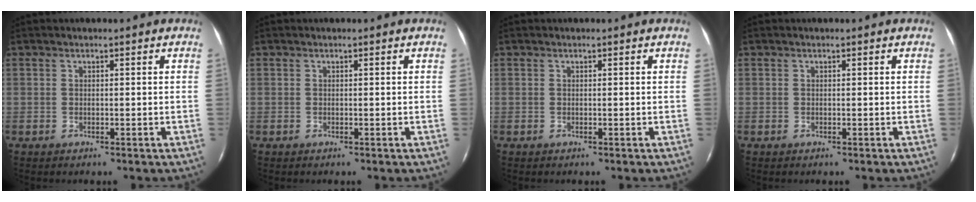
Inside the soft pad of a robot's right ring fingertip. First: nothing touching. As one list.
[{"total": 0.0}, {"total": 0.0}, {"total": 0.0}]